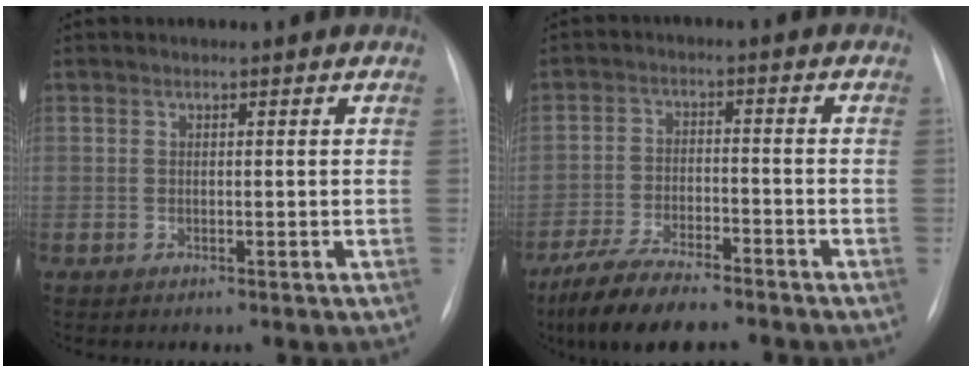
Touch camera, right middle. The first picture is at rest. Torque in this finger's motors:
{"motor_torque": [1.17, -0.97, 0.23, 0.10]}